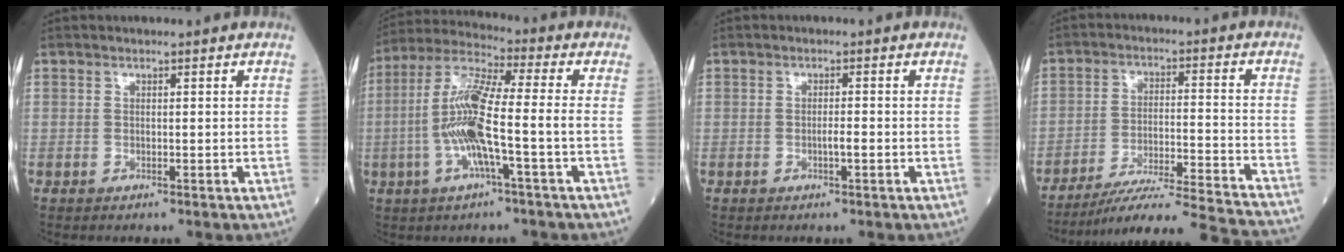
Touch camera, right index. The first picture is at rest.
{"total": 12.3, "force": [-2.2, 0.7, 12.1], "torque": [-0.250, 0.009, -0.051]}
{"total": 1.4, "force": [-0.6, 0.0, 1.3], "torque": [-0.024, 0.000, -0.012]}
{"total": 21.6, "force": [-20.2, -1.2, 7.7], "torque": [-0.086, -0.028, -0.289]}